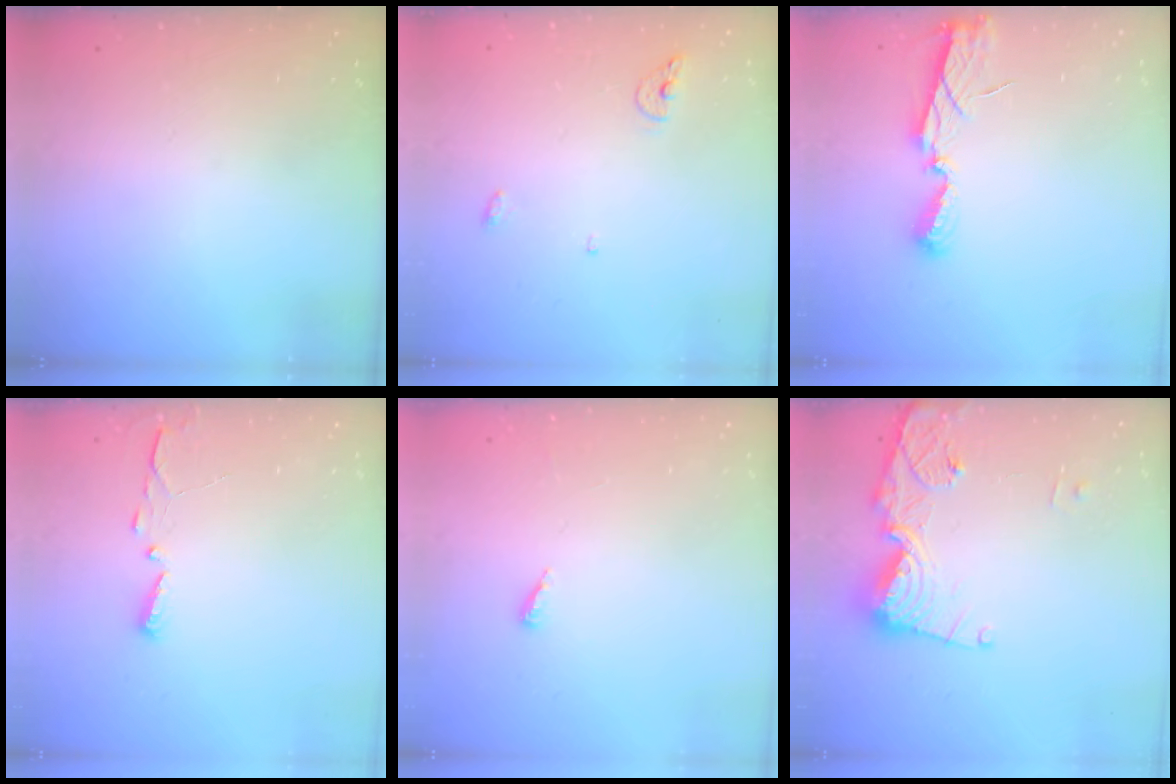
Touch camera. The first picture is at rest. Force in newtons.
{"total": 5.6, "press": 5.5, "slide": 1.0}
{"total": 6.2, "press": 6.2, "slide": 0.2}
{"total": 3.1, "press": 3.1, "slide": 0.3}
{"total": 2.8, "press": 2.8, "slide": 0.2}
{"total": 14.4, "press": 14.4, "slide": 1.4}